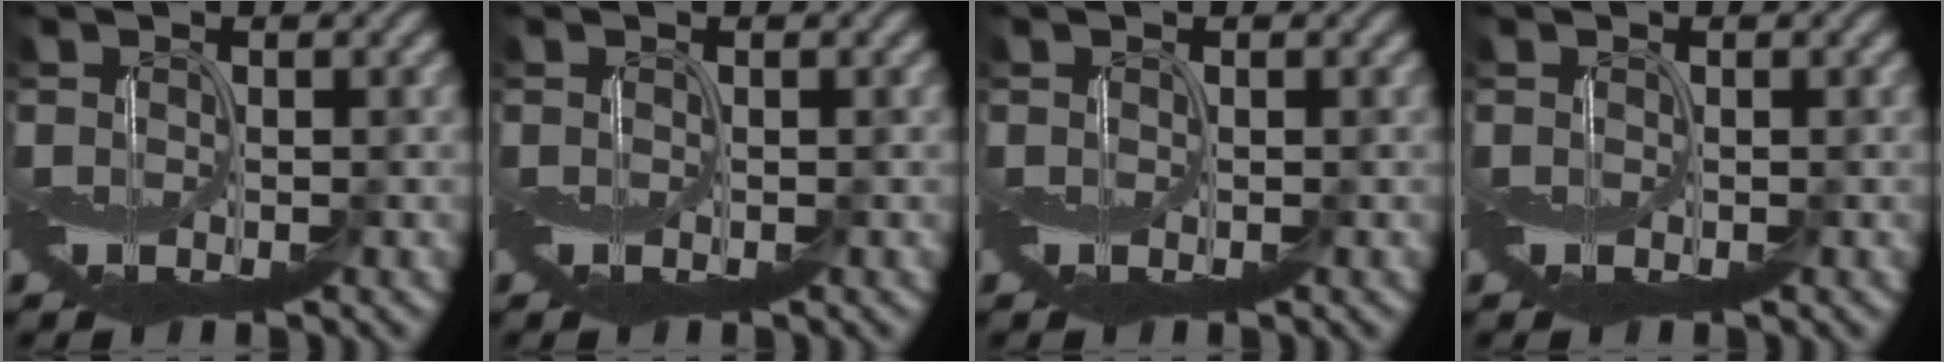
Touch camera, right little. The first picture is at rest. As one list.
[{"total": 0.0}, {"total": 0.0}, {"total": 0.0}]